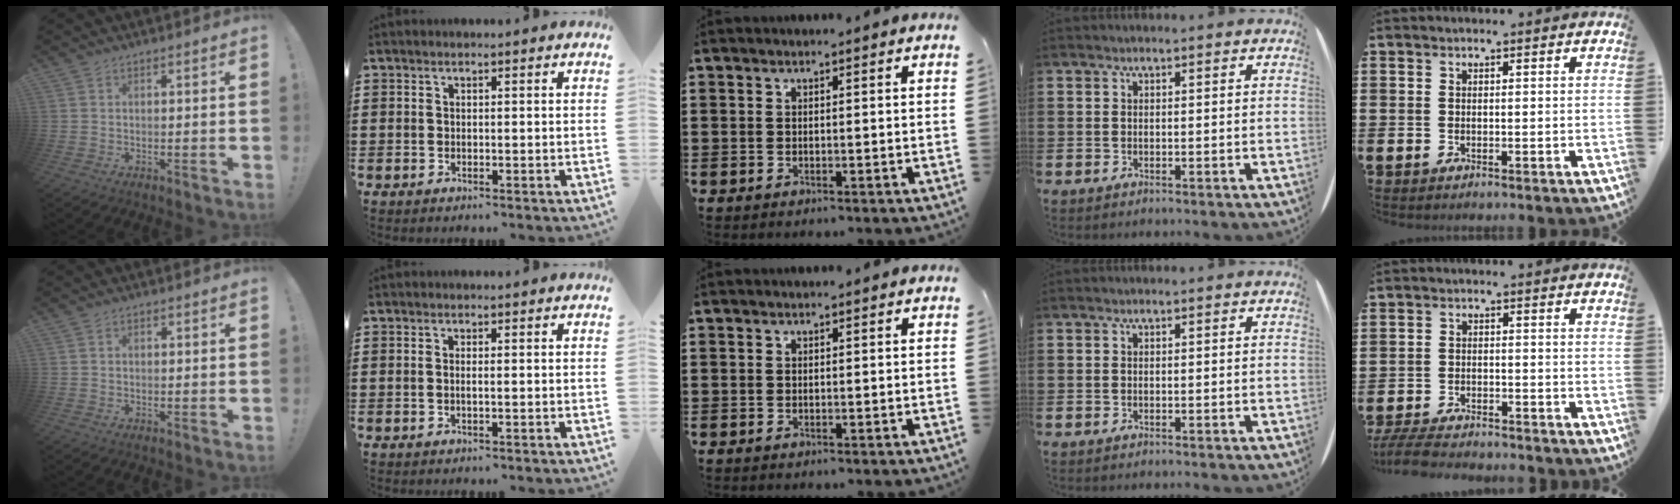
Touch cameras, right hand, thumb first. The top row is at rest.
{"thumb": {"total": 0.8, "force": [0.1, 0.7, 0.4], "torque": [-0.007, 0.003, 0.001]}, "index": {"total": 0.6, "force": [0.0, -0.1, 0.6], "torque": [-0.010, -0.003, 0.002]}, "little": {"total": 3.8, "force": [-3.7, 0.3, 0.8], "torque": [-0.019, 0.001, -0.076]}}